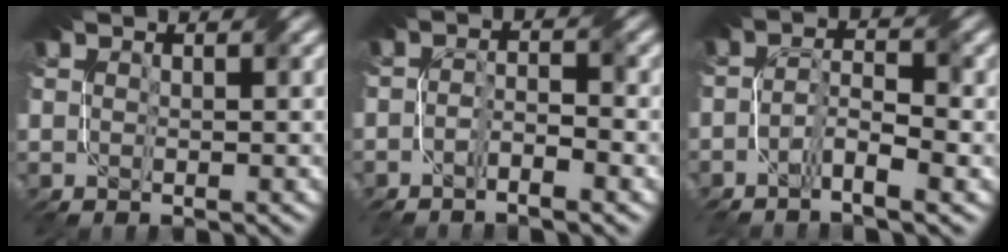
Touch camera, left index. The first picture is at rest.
{"total": 2.8, "force": [-2.0, 0.6, 1.9], "torque": [-0.040, -0.001, -0.039]}
{"total": 3.9, "force": [-2.4, 0.9, 2.9], "torque": [-0.064, 0.002, -0.050]}